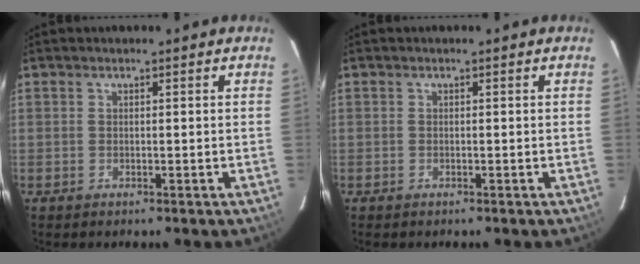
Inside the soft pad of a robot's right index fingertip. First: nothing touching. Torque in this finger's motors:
{"motor_torque": [0.16, -0.05, 0.05, 0.02]}